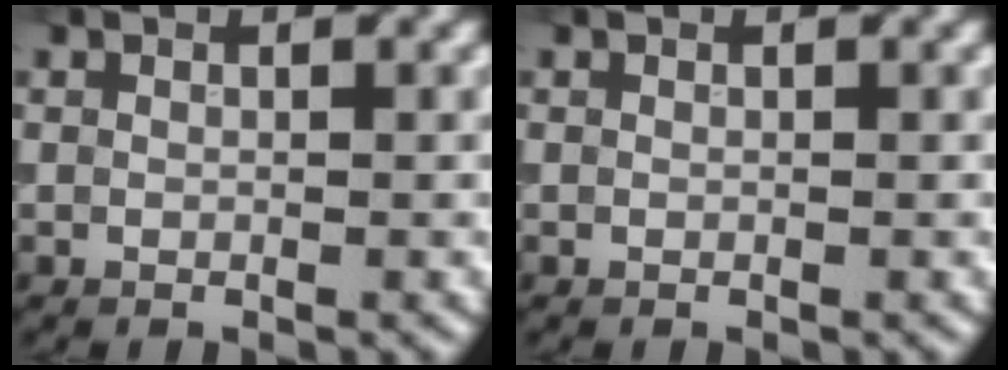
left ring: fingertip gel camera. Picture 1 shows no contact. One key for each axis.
{"total": 0.0}